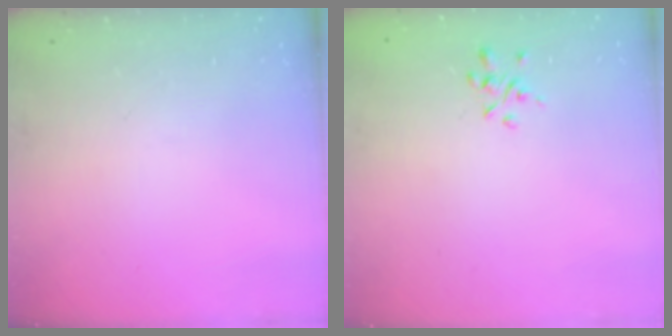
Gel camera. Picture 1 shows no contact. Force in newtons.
{"total": 1.8, "press": 1.6, "slide": 0.7}